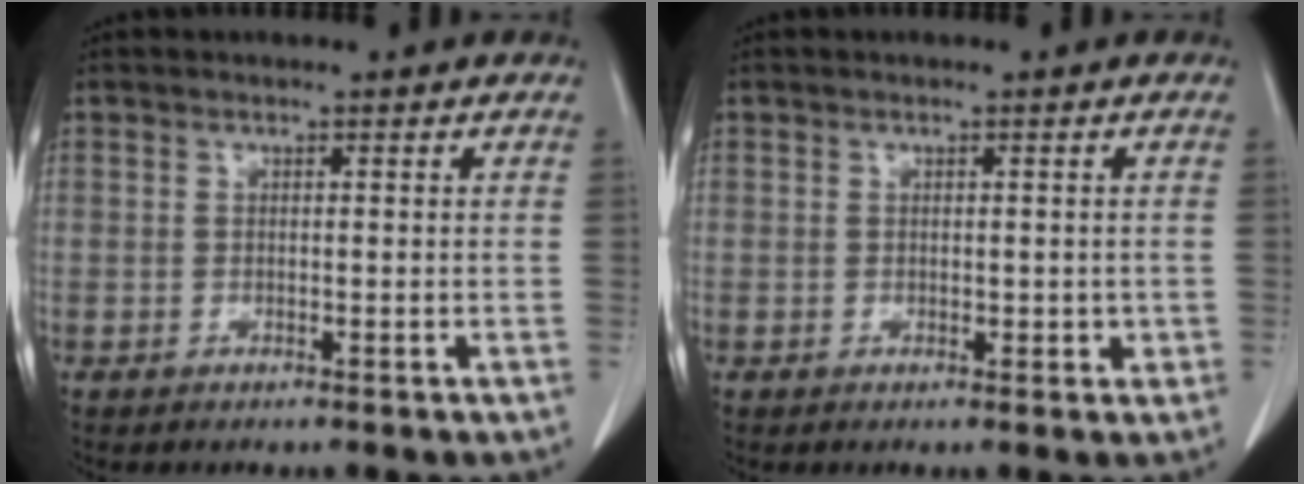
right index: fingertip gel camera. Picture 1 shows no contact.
{"total": 1.7, "force": [-0.3, 1.1, 1.3], "torque": [-0.012, 0.001, -0.001]}